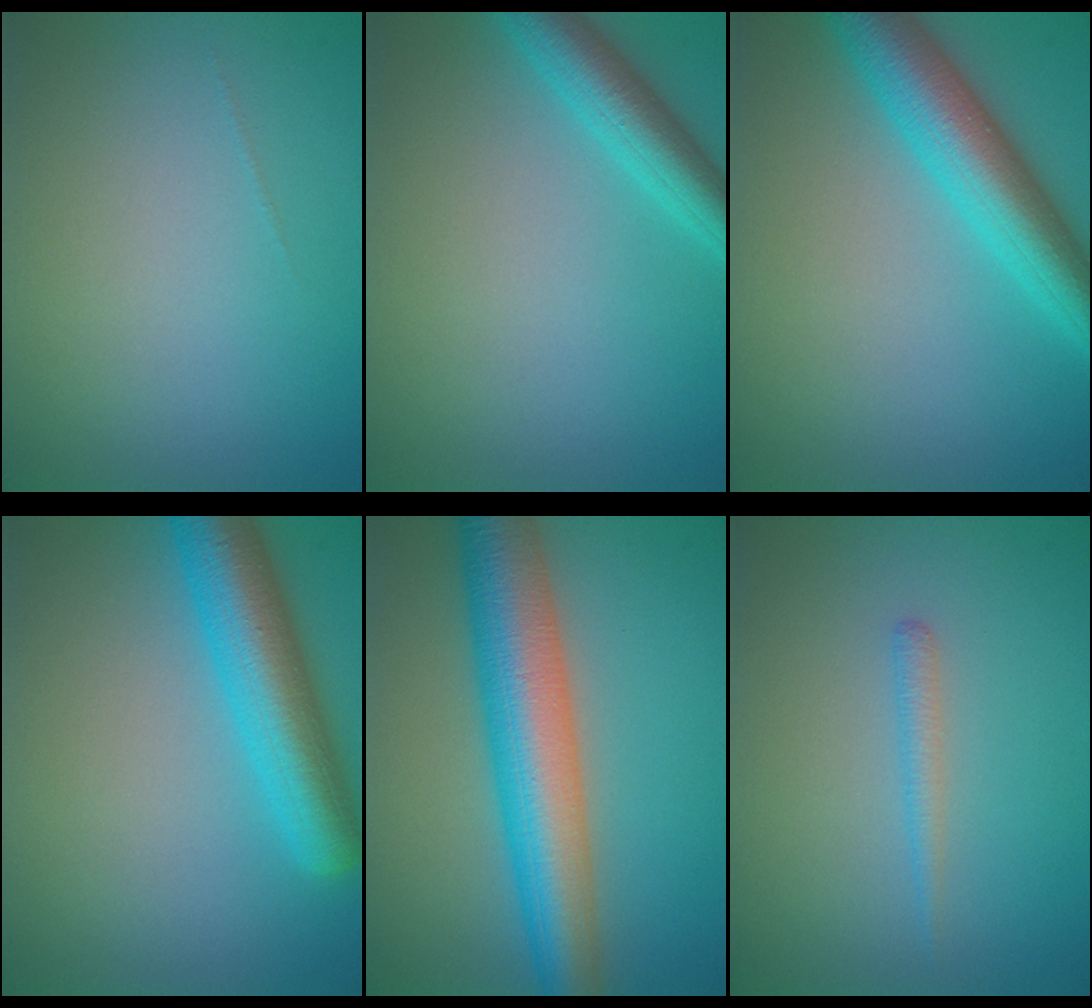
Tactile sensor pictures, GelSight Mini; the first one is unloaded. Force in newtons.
{"total": 4.2, "press": 4.2, "slide": 0.1}
{"total": 6.9, "press": 6.9, "slide": 0.1}
{"total": 7.1, "press": 7.1, "slide": 0.3}
{"total": 9.2, "press": 9.2, "slide": 0.2}
{"total": 1.2, "press": 1.2, "slide": 0.0}